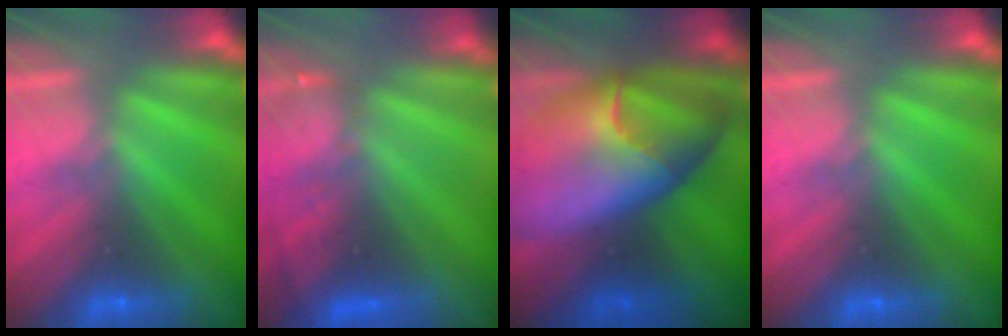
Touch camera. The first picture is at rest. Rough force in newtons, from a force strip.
{"total": 2.9}
{"total": 8.7}
{"total": 0.0}